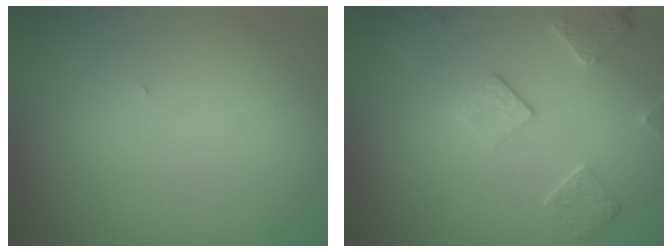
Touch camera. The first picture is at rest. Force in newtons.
{"total": 2.8, "press": 2.7, "slide": 0.7}